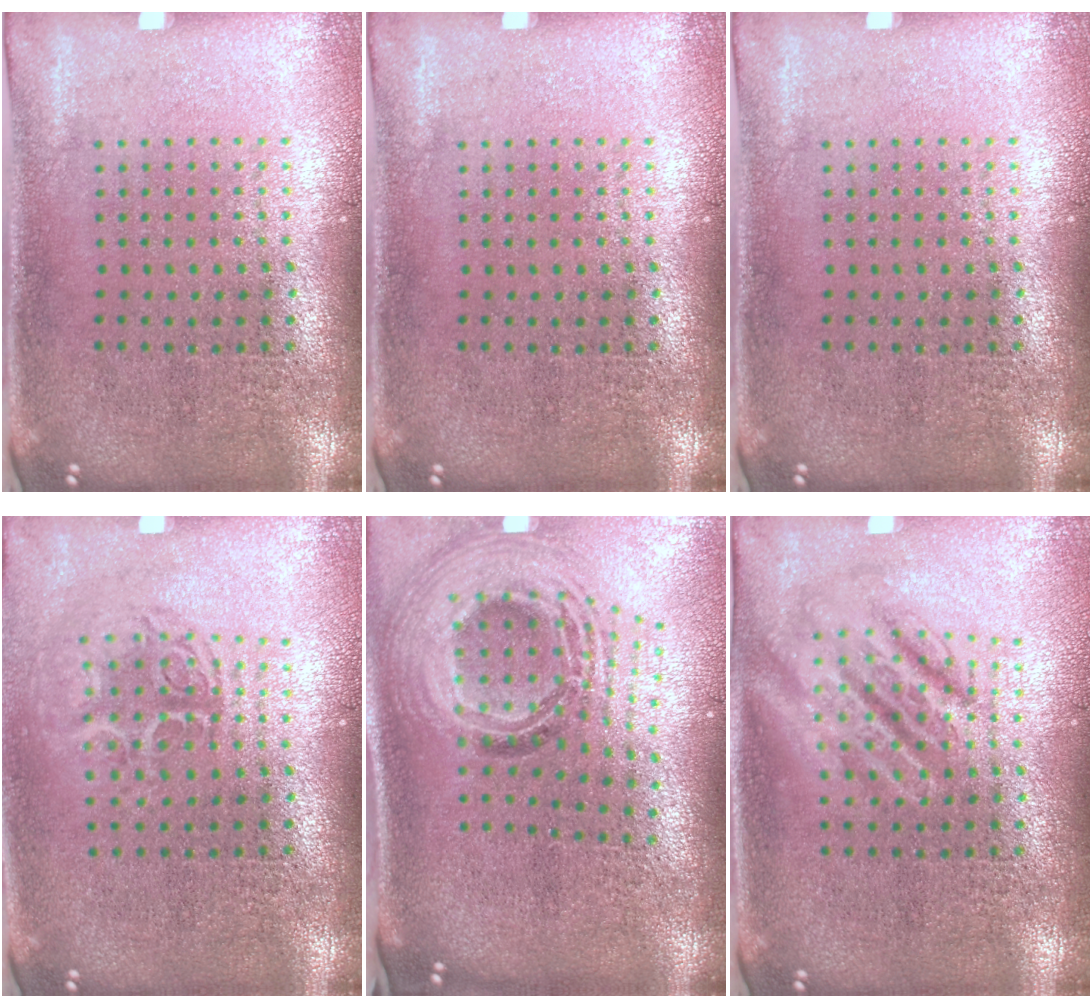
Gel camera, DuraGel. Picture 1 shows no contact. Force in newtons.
{"total": 0.0}
{"total": 0.0}
{"total": 1.5, "press": 1.2, "slide": 0.8}
{"total": 2.2, "press": 1.6, "slide": 1.4}
{"total": 2.6, "press": 2.6, "slide": 0.3}